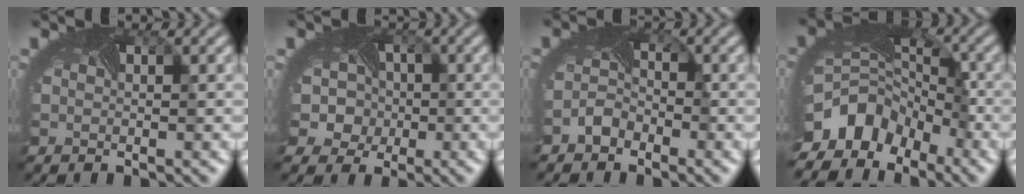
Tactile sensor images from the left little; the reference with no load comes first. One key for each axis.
{"total": 8.8, "fx": -0.6, "fy": 7.9, "fz": 3.9, "tx": -0.064, "ty": 0.007, "tz": -0.051}
{"total": 2.0, "fx": -1.7, "fy": 1.1, "fz": 0.3, "tx": -0.012, "ty": 0.001, "tz": -0.035}
{"total": 10.6, "fx": -6.2, "fy": 7.1, "fz": 4.7, "tx": -0.102, "ty": -0.021, "tz": -0.105}